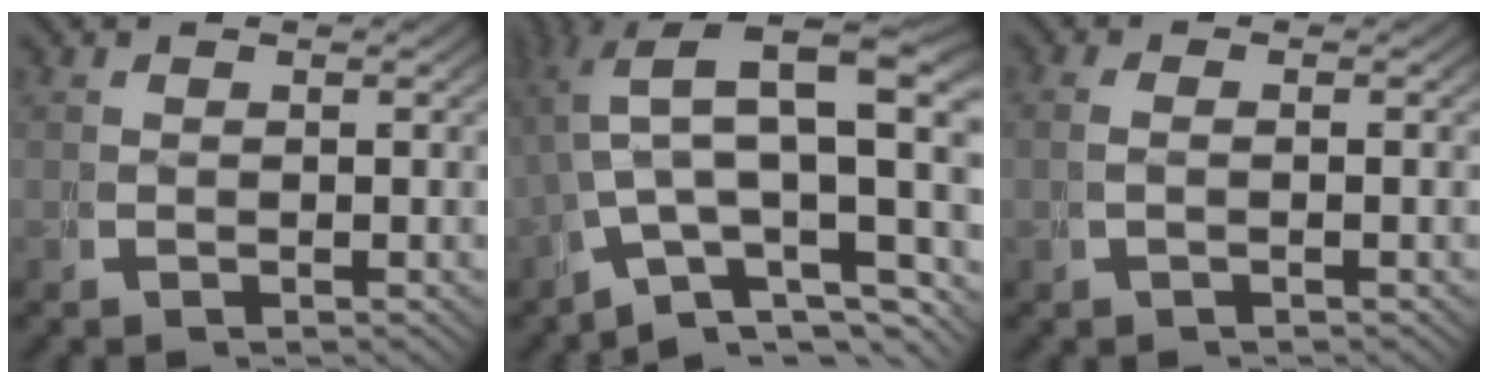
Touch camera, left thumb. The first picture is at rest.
{"total": 13.3, "force": [0.1, 8.3, 10.4], "torque": [-0.181, -0.033, 0.012]}
{"total": 1.1, "force": [-0.1, 0.0, 1.1], "torque": [-0.027, 0.002, -0.001]}